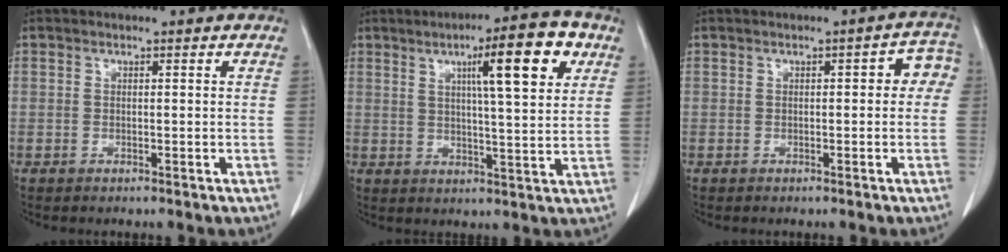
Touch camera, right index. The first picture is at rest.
{"total": 12.0, "force": [5.3, 0.9, 10.8], "torque": [-0.159, 0.009, 0.073]}
{"total": 3.8, "force": [0.4, 1.6, 3.5], "torque": [-0.030, 0.024, 0.000]}